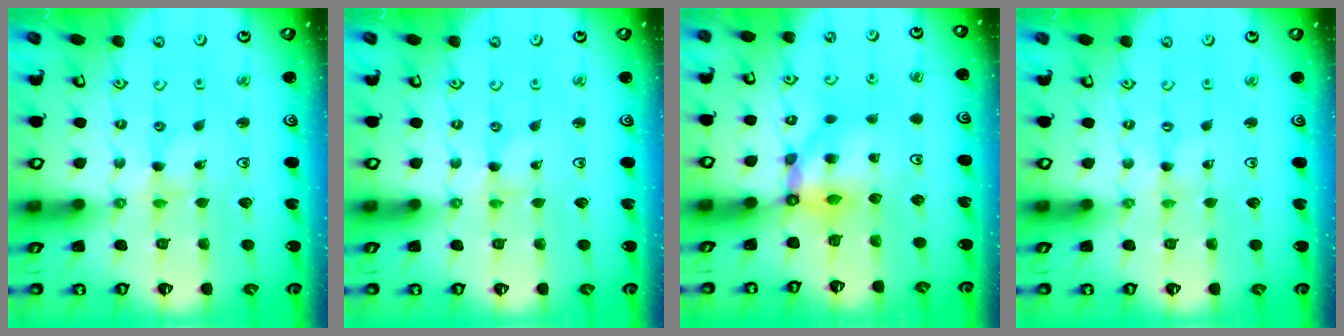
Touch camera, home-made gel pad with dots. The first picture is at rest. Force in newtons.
{"total": 0.0}
{"total": 7.0, "press": 7.0, "slide": 0.8}
{"total": 0.0}